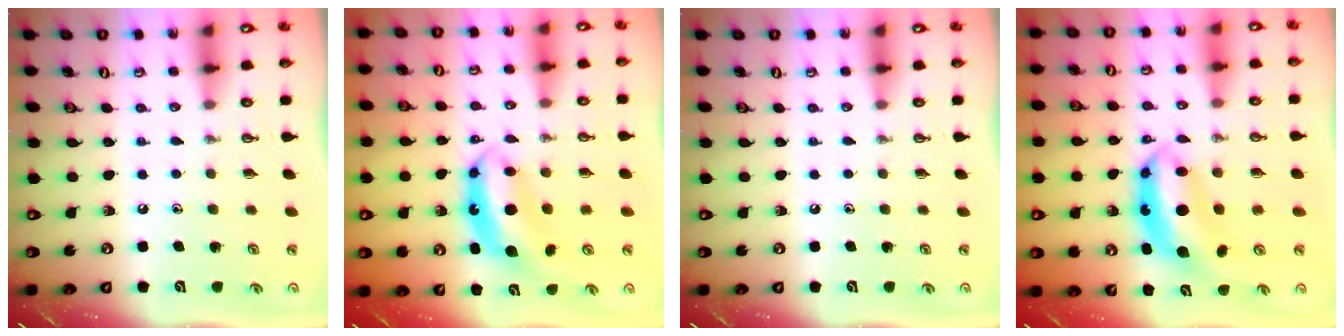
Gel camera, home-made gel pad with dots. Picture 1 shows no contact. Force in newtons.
{"total": 7.6, "press": 7.6, "slide": 0.8}
{"total": 0.0}
{"total": 8.9, "press": 8.9, "slide": 0.7}